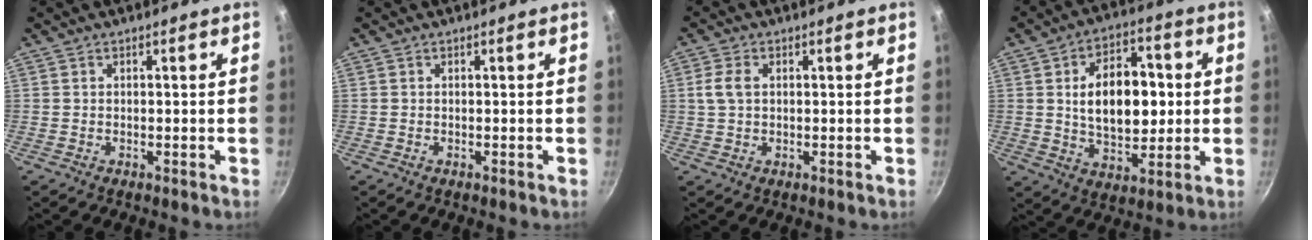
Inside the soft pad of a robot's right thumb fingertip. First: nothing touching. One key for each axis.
{"total": 0.0}
{"total": 3.8, "fx": 0.7, "fy": 2.5, "fz": 2.8, "tx": -0.066, "ty": 0.006, "tz": 0.012}
{"total": 15.3, "fx": 1.6, "fy": 9.2, "fz": 12.0, "tx": -0.149, "ty": 0.006, "tz": 0.026}